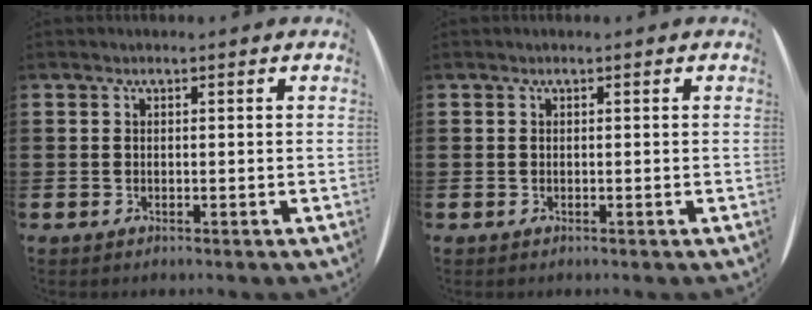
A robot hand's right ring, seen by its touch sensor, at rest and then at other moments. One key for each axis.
{"total": 0.0}